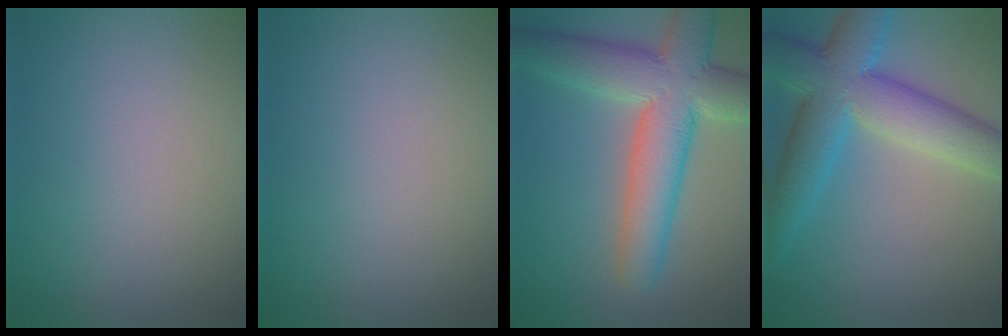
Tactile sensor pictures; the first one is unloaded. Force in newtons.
{"total": 0.0}
{"total": 9.3, "press": 9.2, "slide": 0.5}
{"total": 9.2, "press": 9.2, "slide": 0.4}